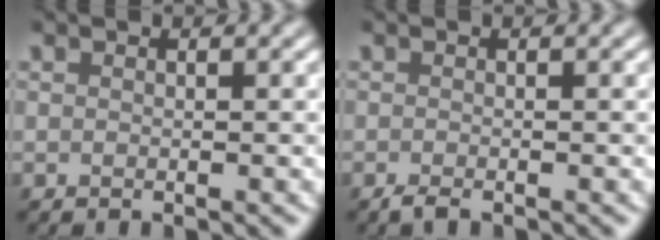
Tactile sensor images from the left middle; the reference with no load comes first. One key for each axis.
{"total": 1.0, "fx": -0.7, "fy": 0.1, "fz": 0.6, "tx": -0.011, "ty": -0.002, "tz": -0.014}